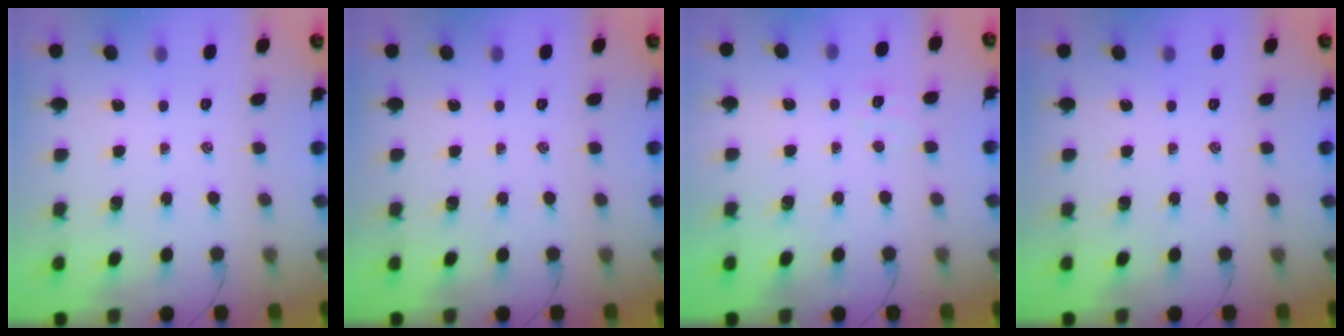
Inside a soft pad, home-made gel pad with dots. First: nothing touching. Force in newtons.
{"total": 0.0}
{"total": 4.1, "press": 3.9, "slide": 1.1}
{"total": 0.0}